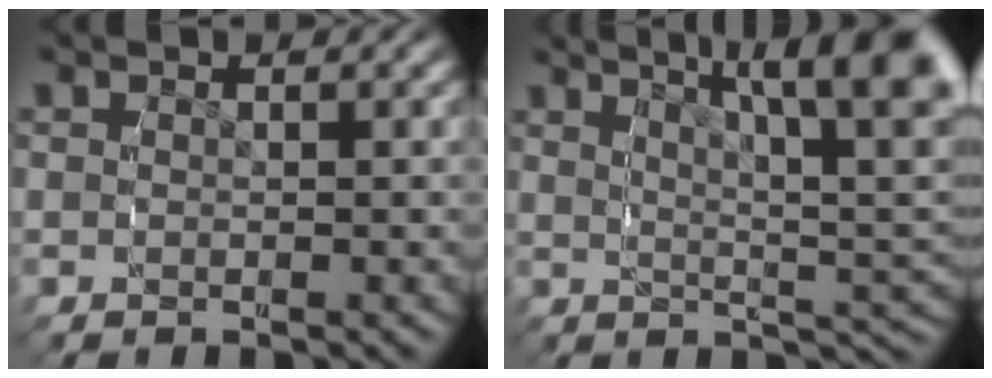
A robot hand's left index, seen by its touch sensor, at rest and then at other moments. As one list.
[{"total": 13.1, "force": [5.7, 5.4, 10.5], "torque": [-0.103, 0.020, 0.070]}]